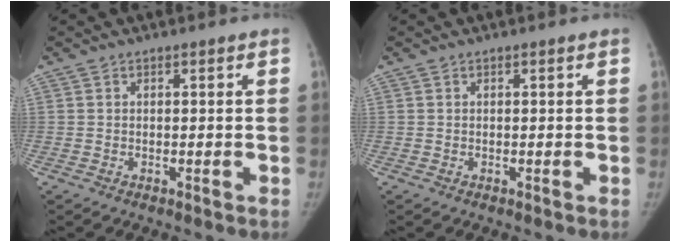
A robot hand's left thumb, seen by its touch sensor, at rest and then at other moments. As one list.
[{"total": 0.0}]